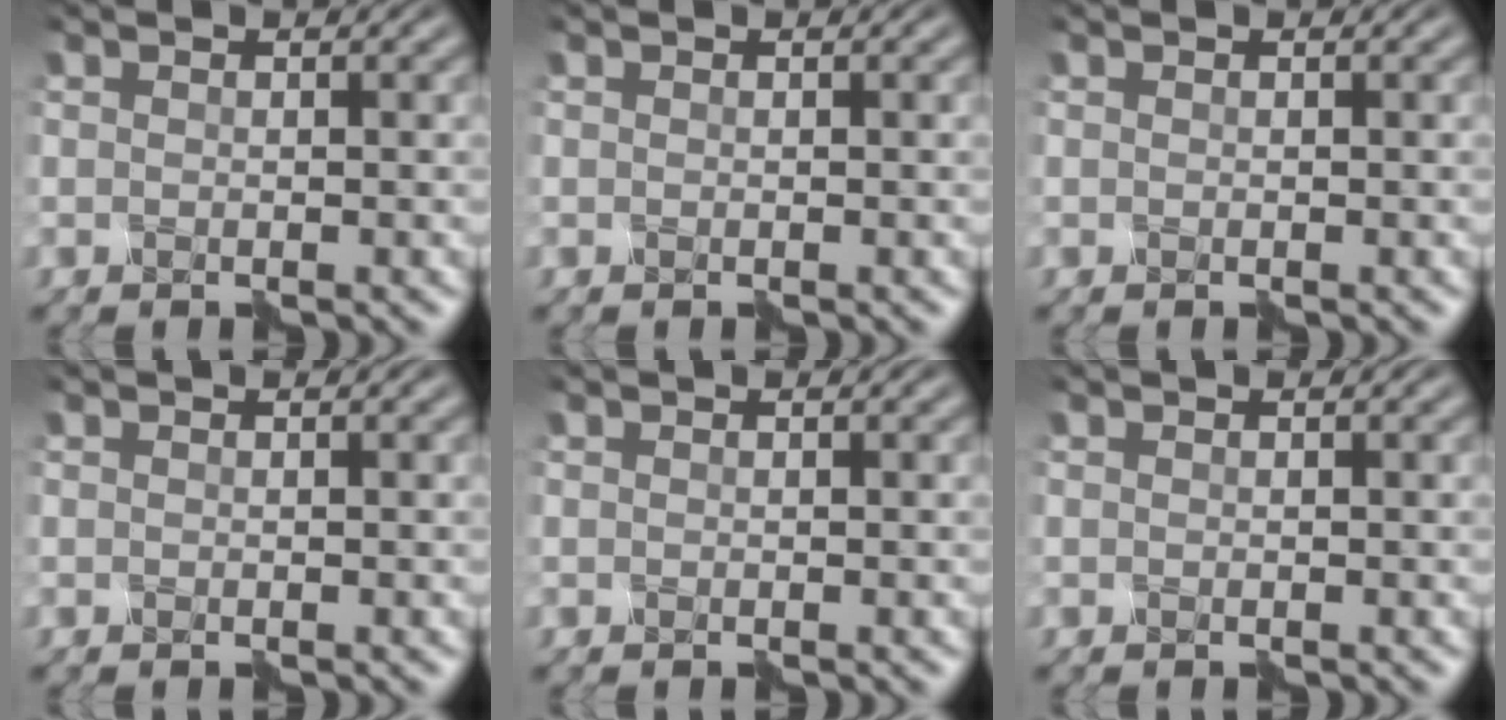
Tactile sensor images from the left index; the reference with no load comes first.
{"total": 0.0}
{"total": 0.0}
{"total": 0.0}
{"total": 0.0}
{"total": 0.0}